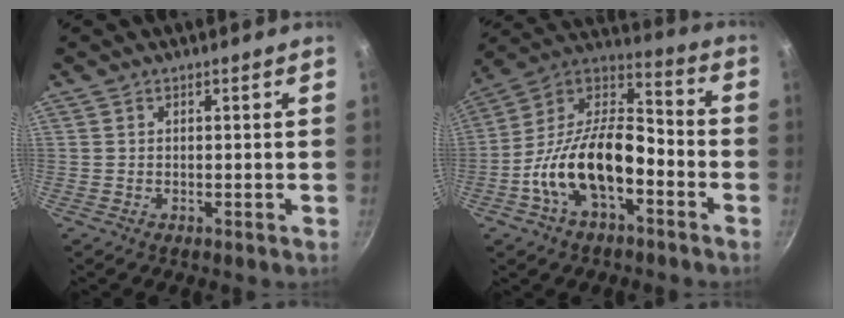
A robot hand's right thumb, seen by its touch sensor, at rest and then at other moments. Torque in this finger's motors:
{"motor_torque": [1.18, 1.12, 1.38, -1.39, 0.27]}